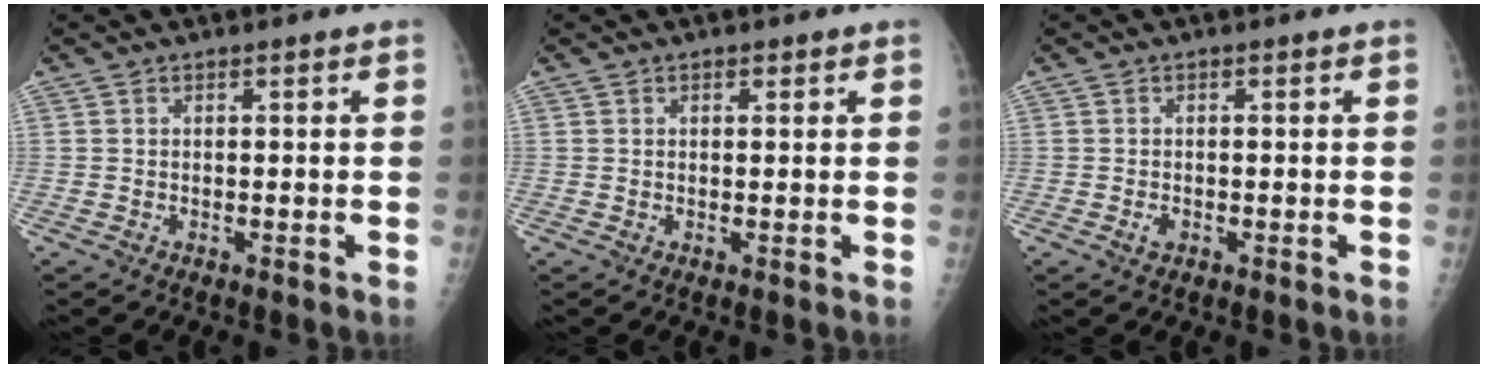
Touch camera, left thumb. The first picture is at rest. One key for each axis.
{"total": 0.8, "fx": 0.5, "fy": 0.6, "fz": 0.4, "tx": -0.001, "ty": -0.002, "tz": 0.005}
{"total": 1.3, "fx": -0.5, "fy": 0.9, "fz": 0.8, "tx": -0.012, "ty": 0.000, "tz": -0.008}